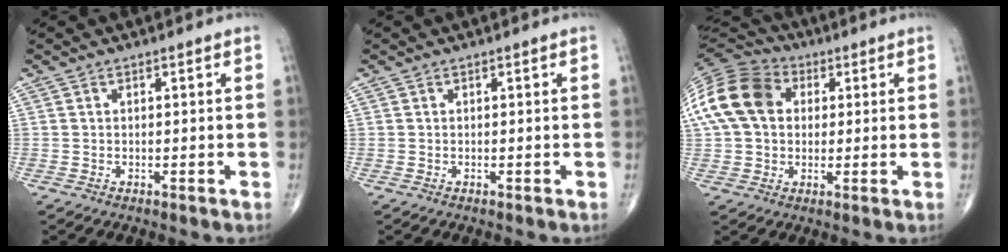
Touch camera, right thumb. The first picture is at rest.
{"total": 0.0}
{"total": 17.2, "force": [3.4, 12.9, 10.9], "torque": [-0.218, 0.029, 0.052]}